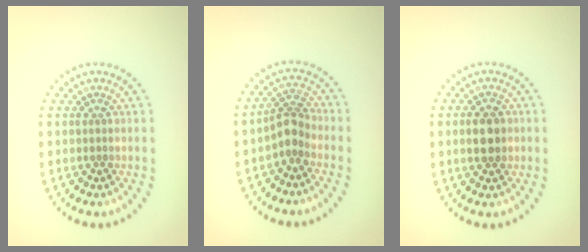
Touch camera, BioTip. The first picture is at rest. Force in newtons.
{"total": 2.5, "press": 1.9, "slide": 1.6}
{"total": 3.0, "press": 3.0, "slide": 0.1}